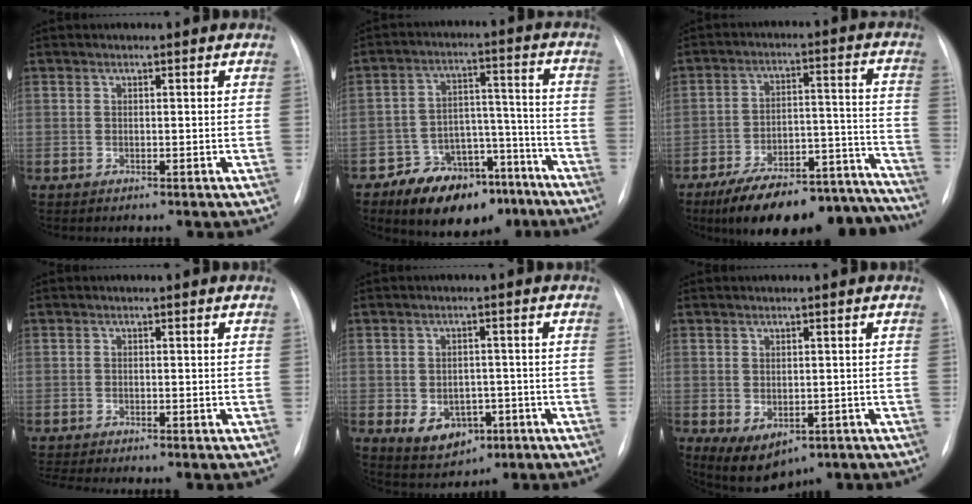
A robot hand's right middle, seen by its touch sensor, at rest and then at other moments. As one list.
[{"total": 13.6, "force": [-9.4, 7.5, 6.4], "torque": [-0.081, 0.043, -0.137]}, {"total": 22.5, "force": [-19.8, 6.0, 8.8], "torque": [-0.090, 0.040, -0.285]}, {"total": 2.7, "force": [-2.4, -0.7, 0.9], "torque": [-0.021, -0.011, -0.040]}, {"total": 6.3, "force": [-2.2, 4.8, 3.5], "torque": [-0.058, 0.008, -0.017]}, {"total": 6.5, "force": [-2.8, 3.9, 4.3], "torque": [-0.066, -0.006, -0.027]}]